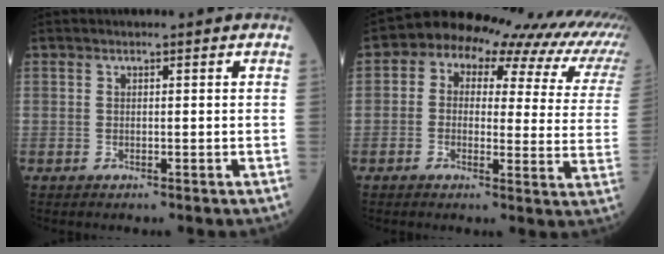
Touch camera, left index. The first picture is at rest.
{"total": 20.2, "force": [13.3, 8.3, 12.7], "torque": [-0.166, 0.046, 0.133]}